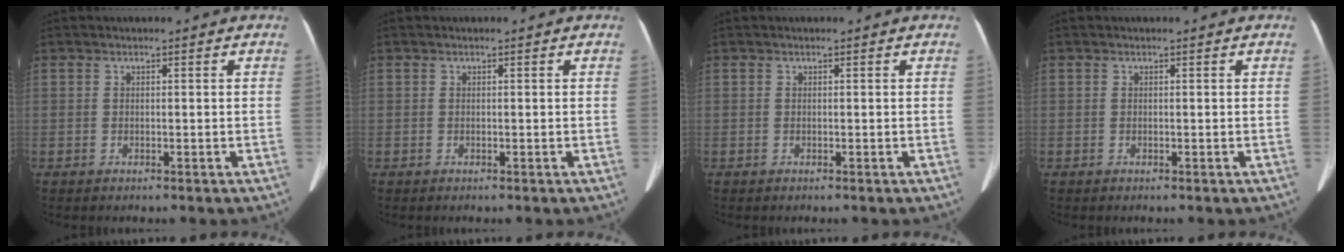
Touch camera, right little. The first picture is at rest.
{"total": 0.0}
{"total": 0.0}
{"total": 0.0}